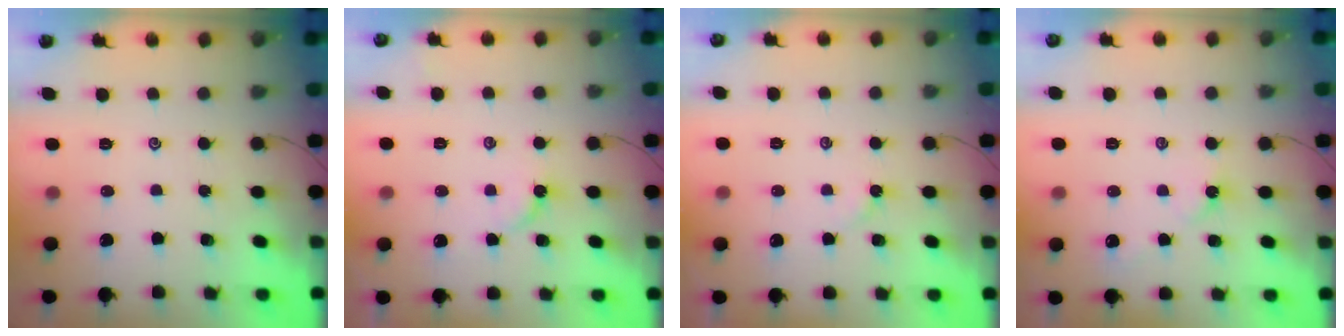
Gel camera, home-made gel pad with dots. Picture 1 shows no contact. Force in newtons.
{"total": 3.5, "press": 3.5, "slide": 0.4}
{"total": 2.1, "press": 2.1, "slide": 0.2}
{"total": 2.9, "press": 2.9, "slide": 0.6}